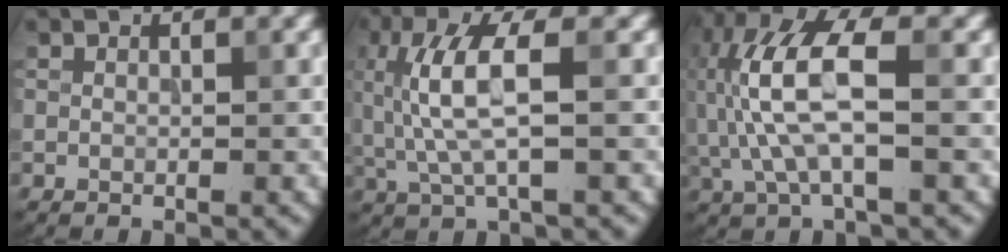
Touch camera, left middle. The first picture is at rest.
{"total": 5.4, "force": [0.6, 1.4, 5.1], "torque": [-0.120, 0.004, 0.013]}
{"total": 8.1, "force": [0.2, 3.1, 7.5], "torque": [-0.179, 0.019, -0.001]}